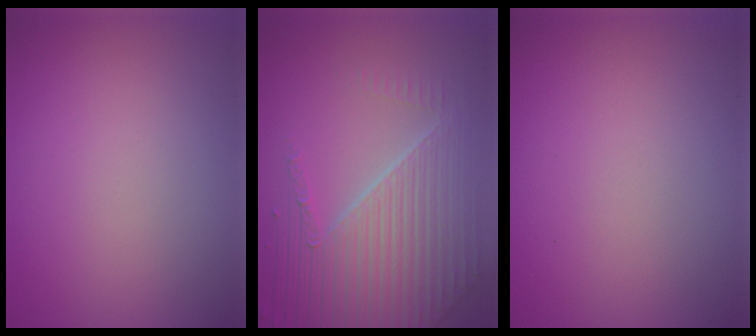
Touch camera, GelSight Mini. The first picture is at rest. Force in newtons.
{"total": 8.6, "press": 5.7, "slide": 6.5}
{"total": 0.0}